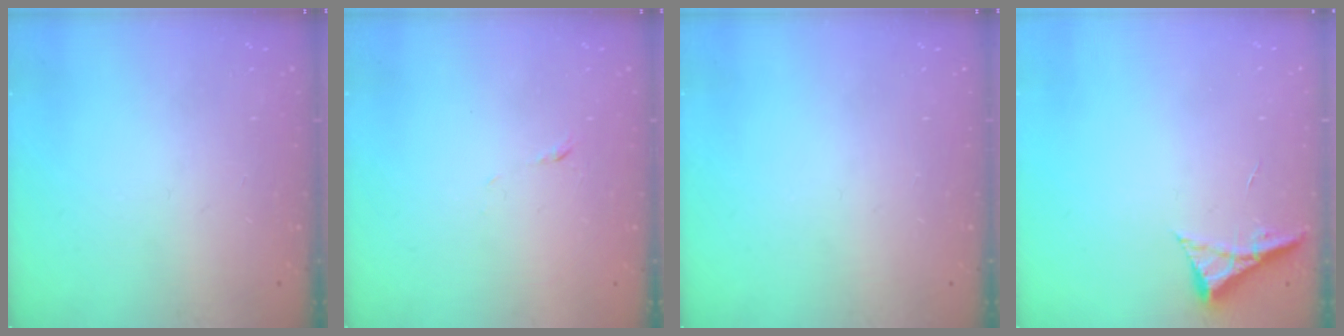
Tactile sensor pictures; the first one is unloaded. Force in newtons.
{"total": 4.4, "press": 4.3, "slide": 0.8}
{"total": 0.0}
{"total": 5.4, "press": 5.4, "slide": 0.7}